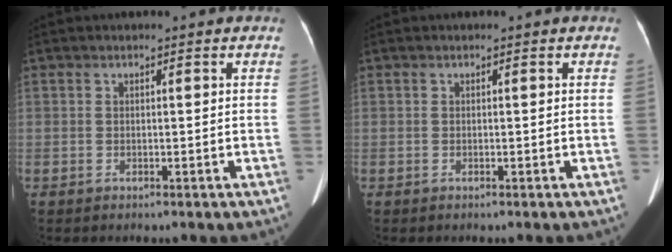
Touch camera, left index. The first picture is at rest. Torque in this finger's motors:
{"motor_torque": [0.02, 0.04, 0.00, 0.00]}